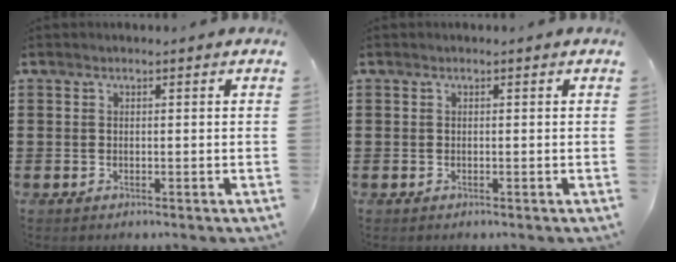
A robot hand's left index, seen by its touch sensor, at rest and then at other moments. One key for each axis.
{"total": 0.0}